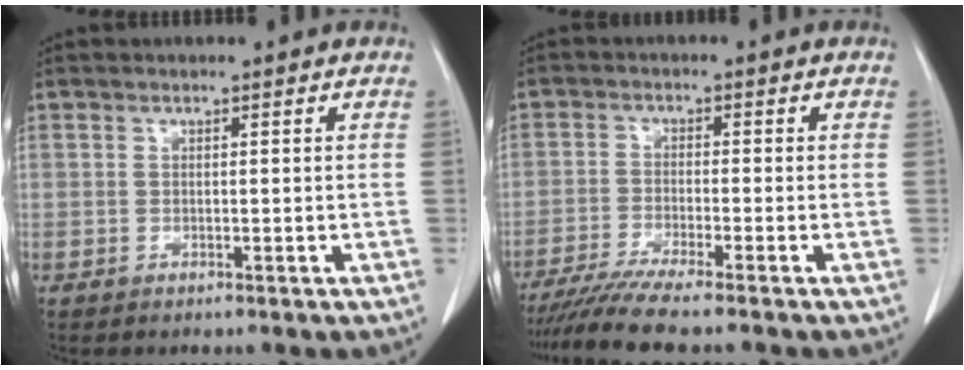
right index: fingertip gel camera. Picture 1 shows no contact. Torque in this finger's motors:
{"motor_torque": [0.47, -0.48, 0.32, 0.06]}